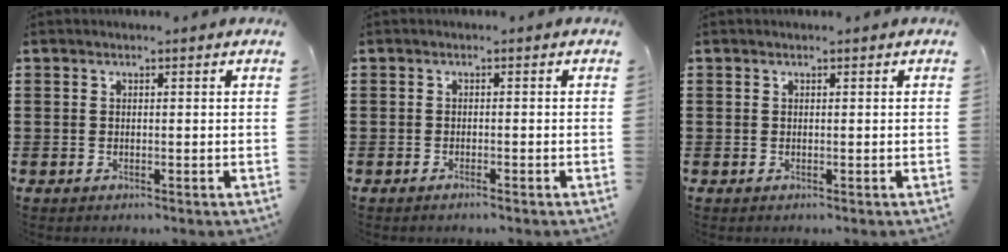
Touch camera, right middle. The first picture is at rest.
{"total": 0.7, "force": [-0.6, 0.0, 0.4], "torque": [-0.008, -0.003, -0.012]}
{"total": 0.0}